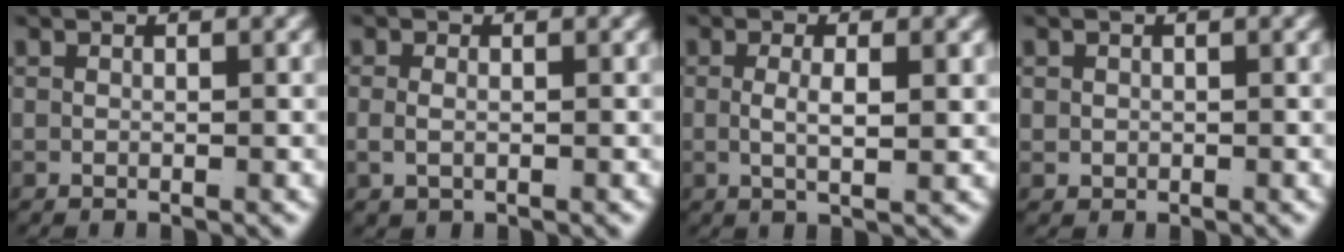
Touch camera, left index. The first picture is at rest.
{"total": 1.1, "force": [-0.3, 0.5, 1.0], "torque": [-0.030, -0.011, 0.004]}
{"total": 2.5, "force": [0.1, 0.1, 2.5], "torque": [-0.051, -0.013, 0.012]}
{"total": 0.9, "force": [0.0, 0.7, 0.4], "torque": [-0.017, -0.011, 0.010]}